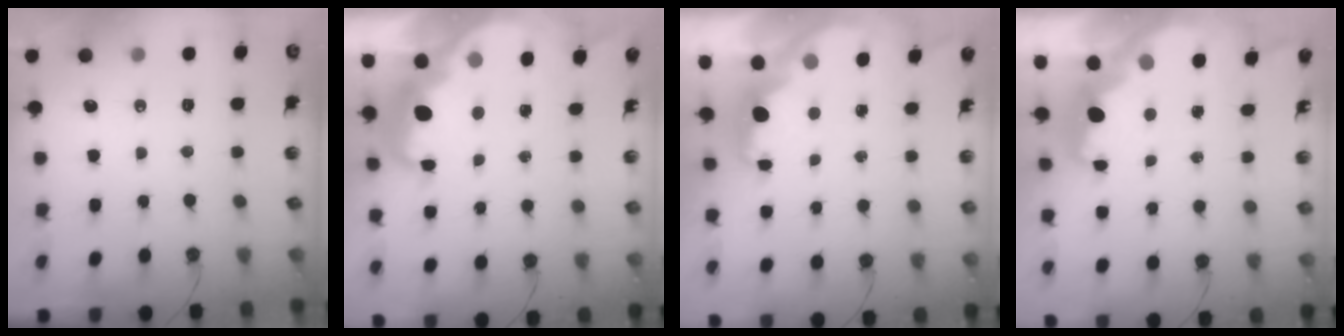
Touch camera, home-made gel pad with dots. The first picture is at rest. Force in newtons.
{"total": 6.5, "press": 6.5, "slide": 0.7}
{"total": 2.2, "press": 2.0, "slide": 0.8}
{"total": 5.6, "press": 5.6, "slide": 0.5}